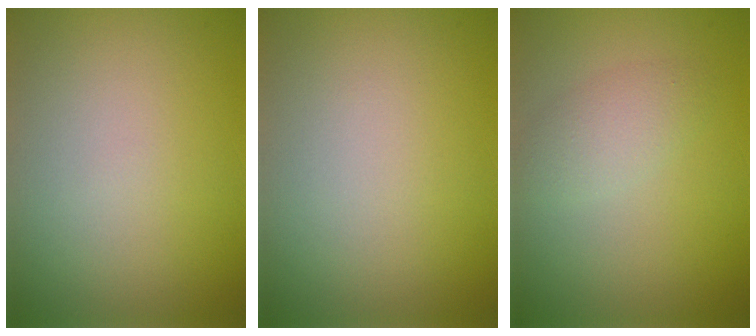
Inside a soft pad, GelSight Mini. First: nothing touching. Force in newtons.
{"total": 0.0}
{"total": 2.1, "press": 2.1, "slide": 0.2}